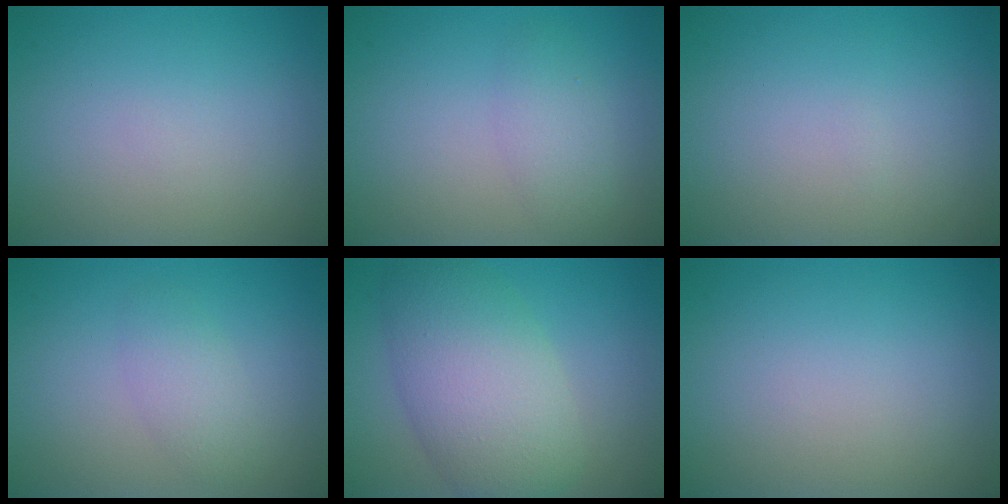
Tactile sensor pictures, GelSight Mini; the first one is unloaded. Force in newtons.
{"total": 2.2, "press": 2.2, "slide": 0.1}
{"total": 0.0}
{"total": 2.1, "press": 2.1, "slide": 0.0}
{"total": 7.9, "press": 7.9, "slide": 0.4}
{"total": 0.0}